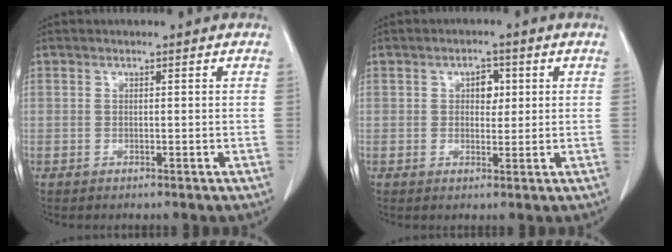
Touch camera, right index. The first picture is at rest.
{"total": 2.9, "force": [0.8, 1.9, 2.1], "torque": [-0.028, 0.005, 0.011]}